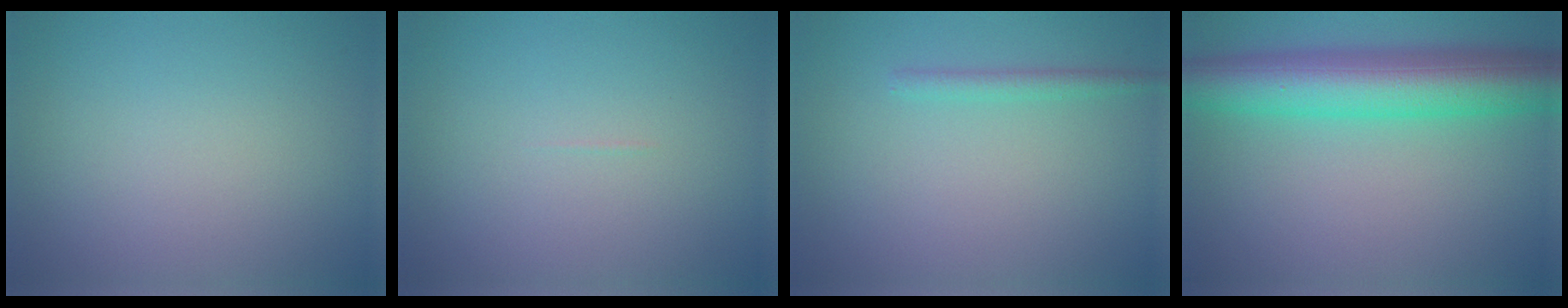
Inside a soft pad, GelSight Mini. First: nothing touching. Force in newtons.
{"total": 0.0}
{"total": 1.3, "press": 1.3, "slide": 0.1}
{"total": 9.2, "press": 9.2, "slide": 0.1}